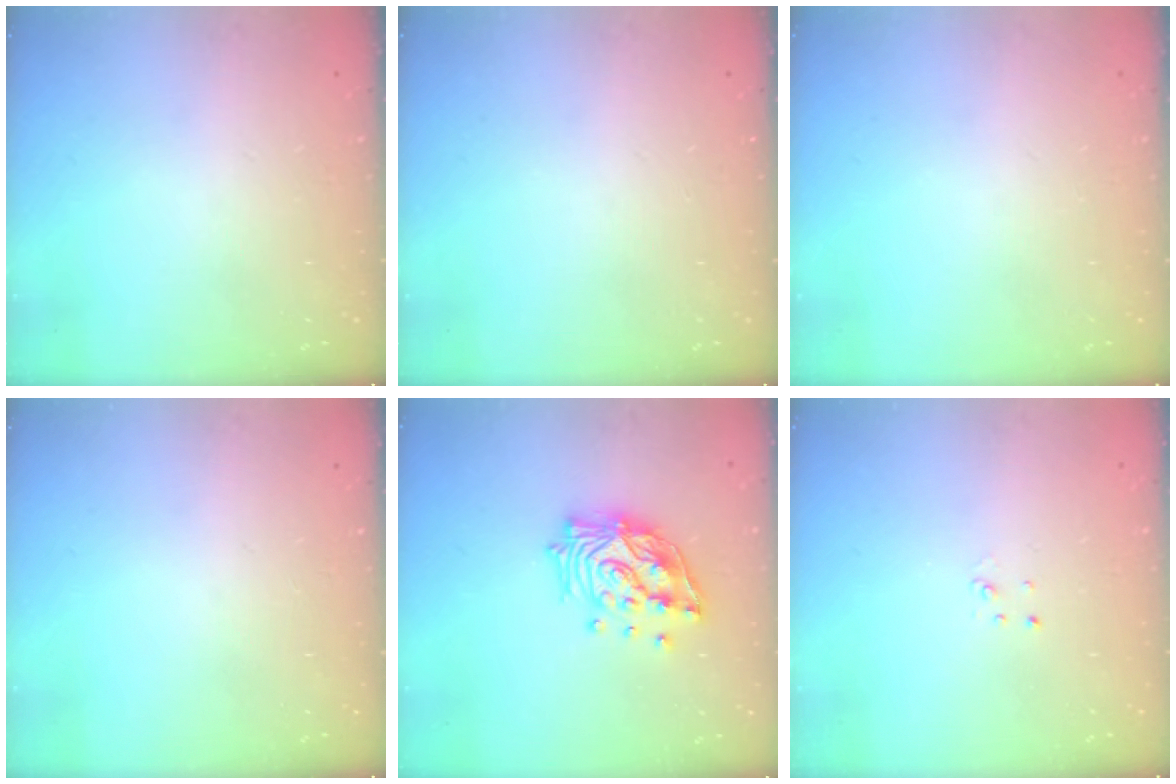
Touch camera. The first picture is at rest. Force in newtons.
{"total": 0.0}
{"total": 0.0}
{"total": 0.0}
{"total": 15.2, "press": 15.1, "slide": 1.7}
{"total": 2.0, "press": 2.0, "slide": 0.2}